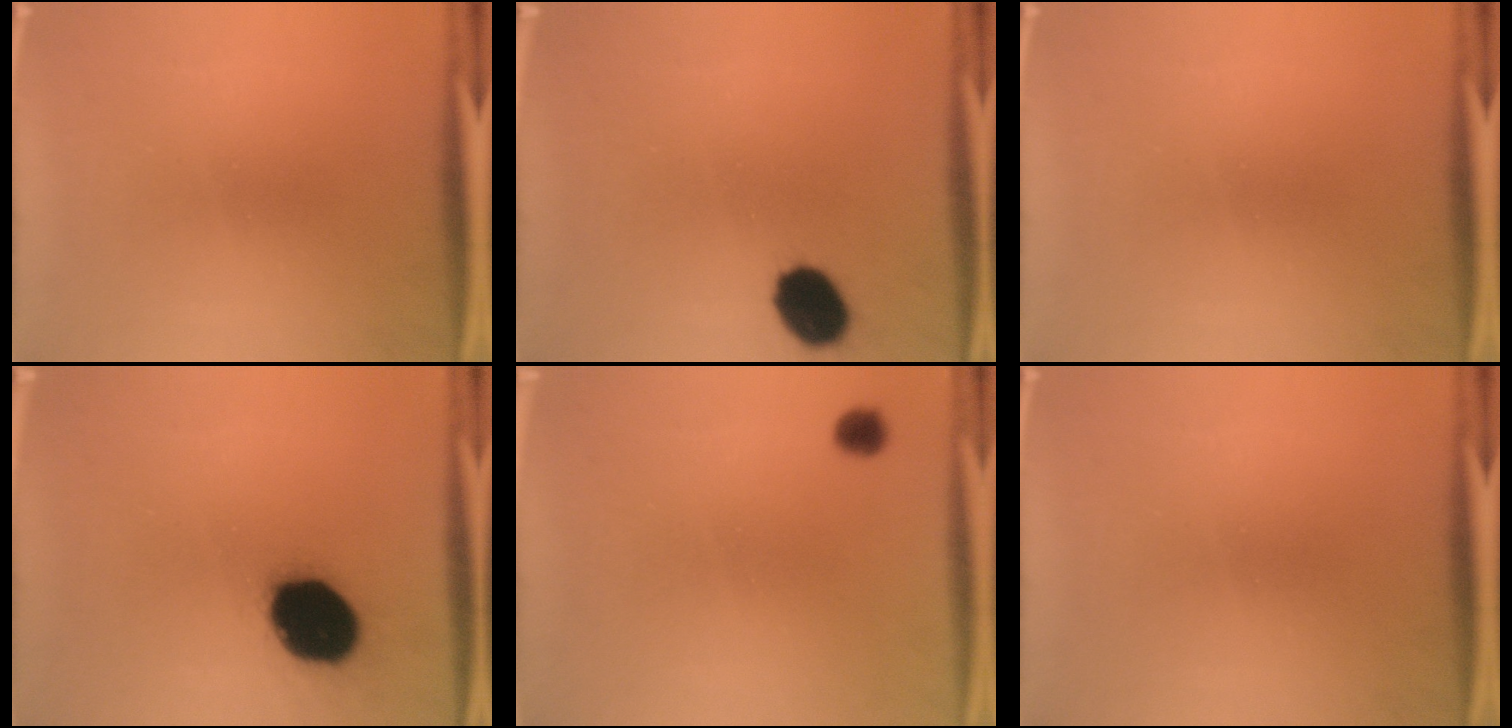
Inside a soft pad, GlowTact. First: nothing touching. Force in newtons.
{"total": 9.2}
{"total": 0.0}
{"total": 19.4}
{"total": 2.3}
{"total": 0.0}